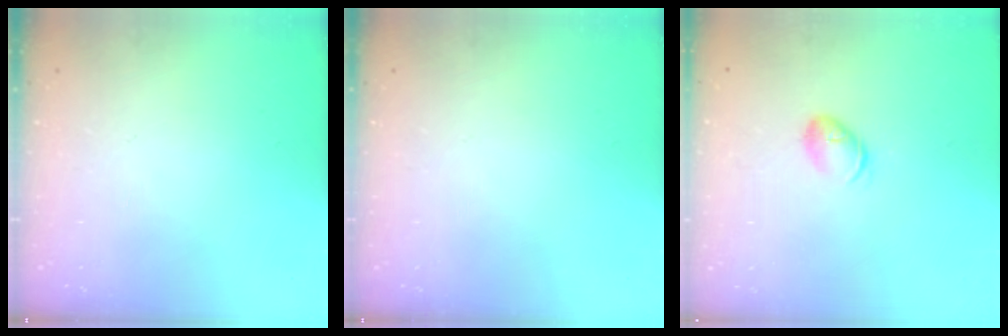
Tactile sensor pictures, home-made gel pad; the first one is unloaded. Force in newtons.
{"total": 0.0}
{"total": 7.4, "press": 7.4, "slide": 0.8}